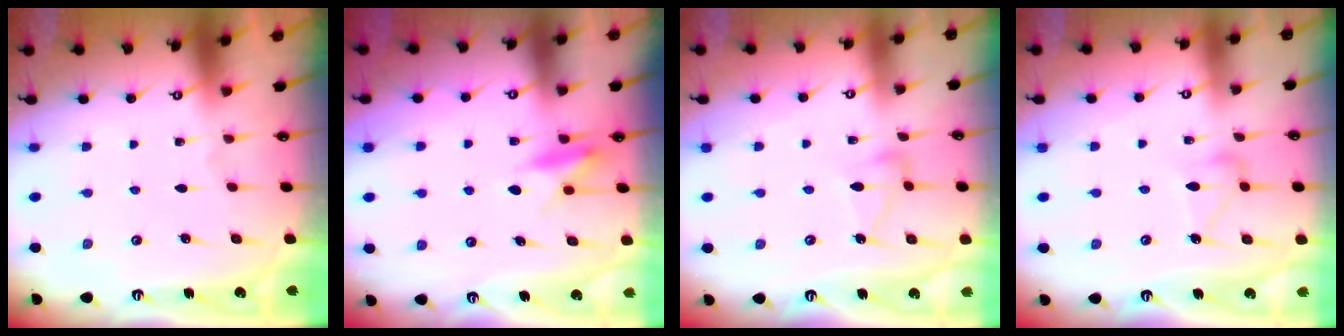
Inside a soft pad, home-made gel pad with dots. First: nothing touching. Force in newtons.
{"total": 8.4, "press": 8.3, "slide": 0.9}
{"total": 5.3, "press": 5.3, "slide": 0.3}
{"total": 8.7, "press": 8.7, "slide": 0.4}